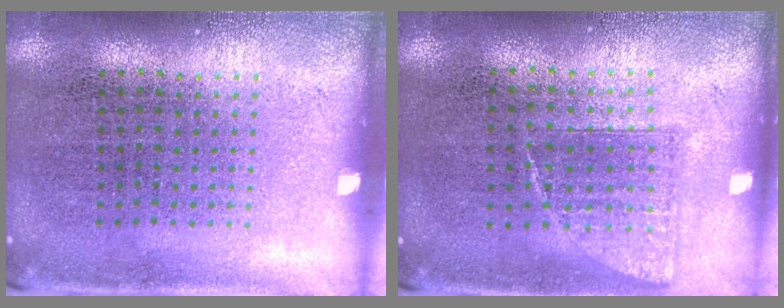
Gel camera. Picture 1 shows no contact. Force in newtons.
{"total": 0.8, "press": 0.8, "slide": 0.1}